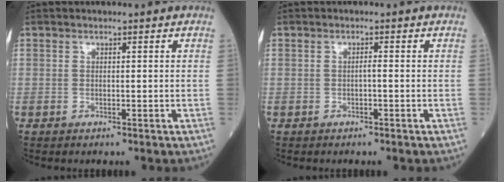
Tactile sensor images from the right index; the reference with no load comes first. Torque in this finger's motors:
{"motor_torque": [0.32, -0.02, 0.09, 0.03]}